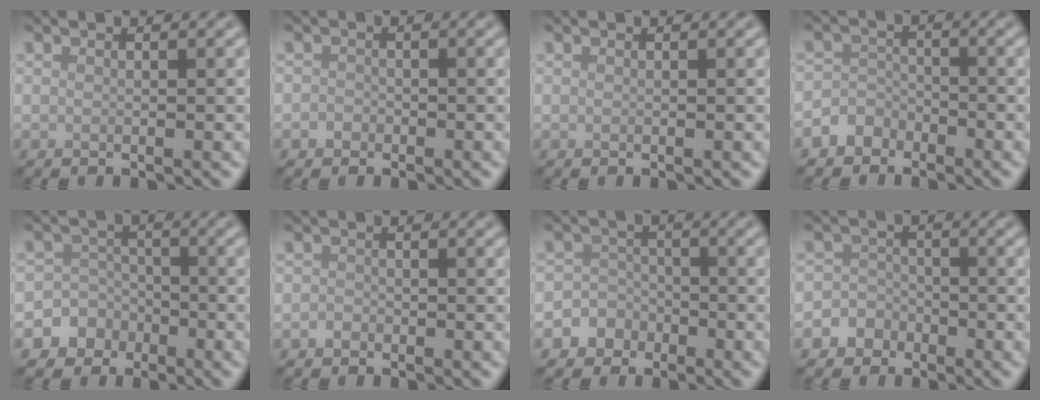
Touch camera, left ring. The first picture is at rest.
{"total": 0.9, "force": [-0.5, 0.7, 0.1], "torque": [0.001, -0.001, -0.010]}
{"total": 0.0}
{"total": 2.1, "force": [-1.6, 1.4, 0.2], "torque": [0.002, 0.011, -0.035]}
{"total": 5.4, "force": [-2.8, 4.7, 0.3], "torque": [0.020, 0.000, -0.068]}
{"total": 0.8, "force": [-0.6, 0.6, 0.1], "torque": [-0.001, 0.000, -0.011]}
{"total": 3.8, "force": [-2.2, 3.1, 0.2], "torque": [0.034, 0.001, -0.051]}
{"total": 3.0, "force": [-1.8, 2.3, 0.2], "torque": [0.029, 0.004, -0.043]}